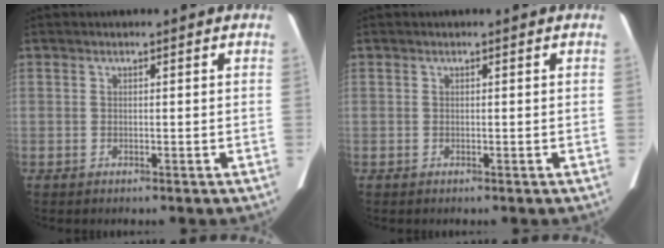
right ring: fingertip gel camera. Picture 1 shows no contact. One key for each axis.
{"total": 0.0}